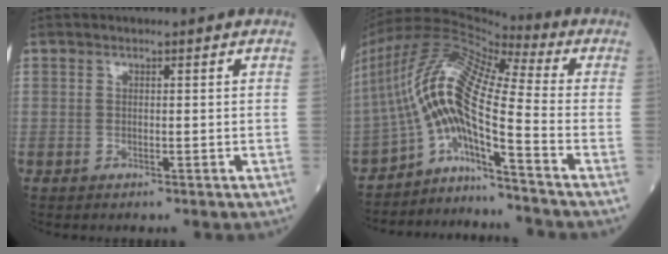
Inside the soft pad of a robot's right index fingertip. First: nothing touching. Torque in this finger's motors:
{"motor_torque": [1.41, -0.73, 1.05, 0.21]}